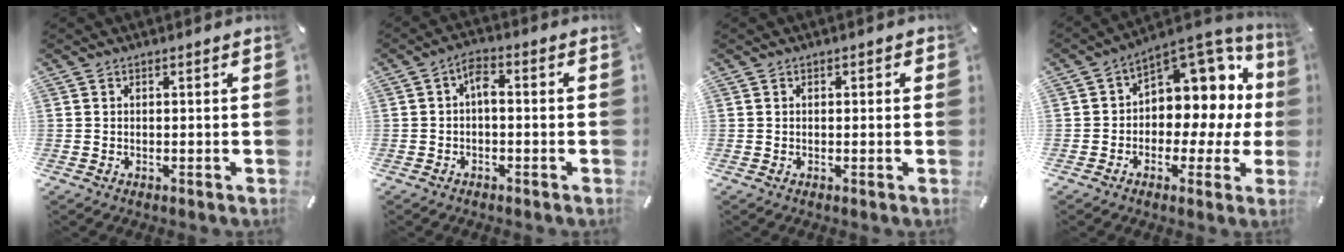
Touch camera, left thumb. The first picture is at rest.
{"total": 3.8, "force": [-0.6, 2.1, 3.1], "torque": [-0.067, 0.013, -0.016]}
{"total": 0.7, "force": [0.0, 0.6, 0.3], "torque": [-0.005, 0.005, -0.001]}
{"total": 10.5, "force": [3.2, 7.8, 6.2], "torque": [-0.077, -0.044, 0.056]}